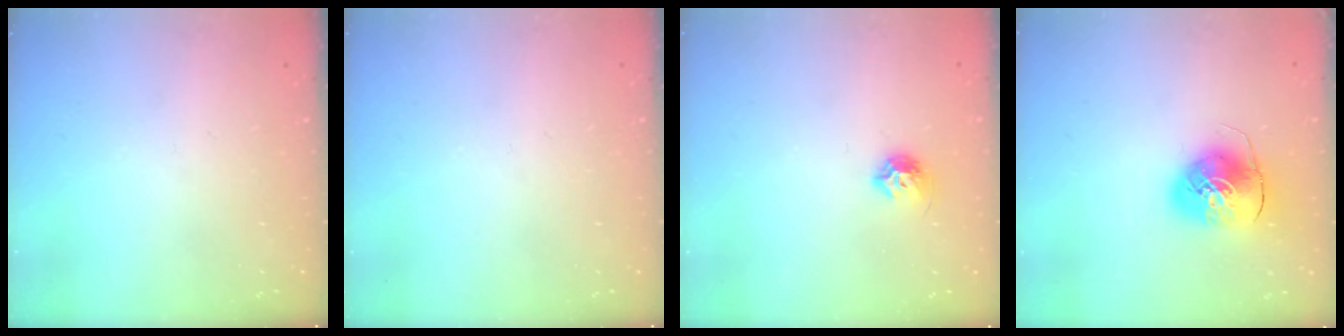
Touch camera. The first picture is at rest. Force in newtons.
{"total": 0.0}
{"total": 7.0, "press": 7.0, "slide": 0.8}
{"total": 9.5, "press": 9.4, "slide": 1.5}